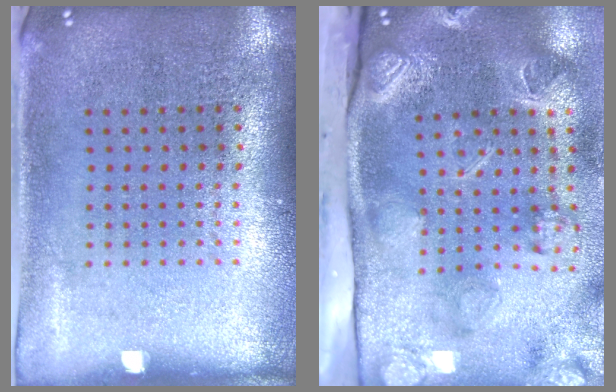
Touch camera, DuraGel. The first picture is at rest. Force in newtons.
{"total": 4.4, "press": 3.2, "slide": 3.1}